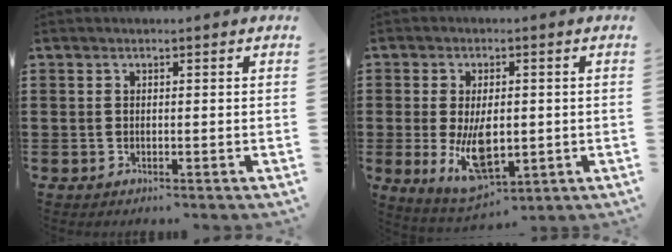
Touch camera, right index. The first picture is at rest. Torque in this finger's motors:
{"motor_torque": [0.66, 0.64, 0.75, 0.17]}